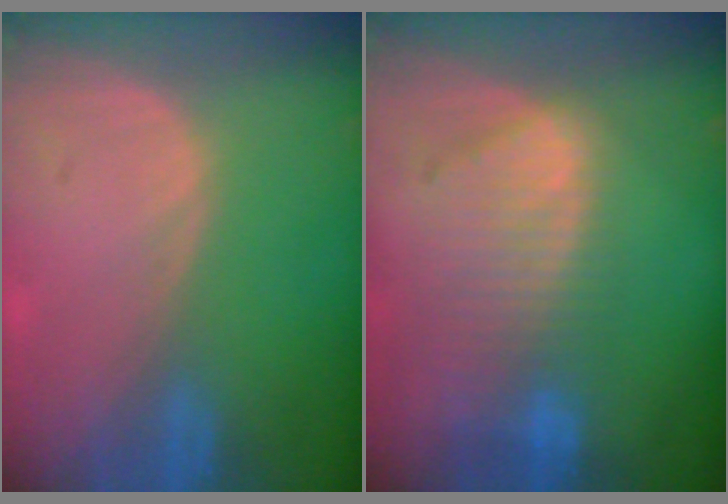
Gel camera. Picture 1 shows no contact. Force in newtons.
{"total": 8.8, "press": 7.9, "slide": 4.0}